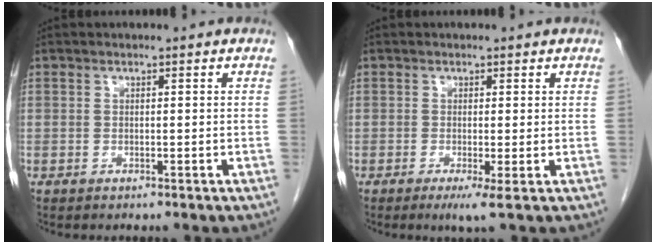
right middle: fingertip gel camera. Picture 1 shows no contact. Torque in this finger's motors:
{"motor_torque": [0.41, -0.20, 0.20, 0.04]}